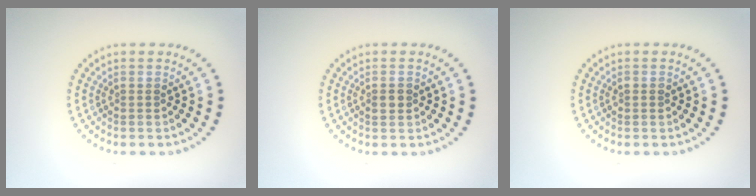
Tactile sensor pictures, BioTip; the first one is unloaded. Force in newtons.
{"total": 1.0, "press": 1.0, "slide": 0.0}
{"total": 0.7, "press": 0.7, "slide": 0.1}